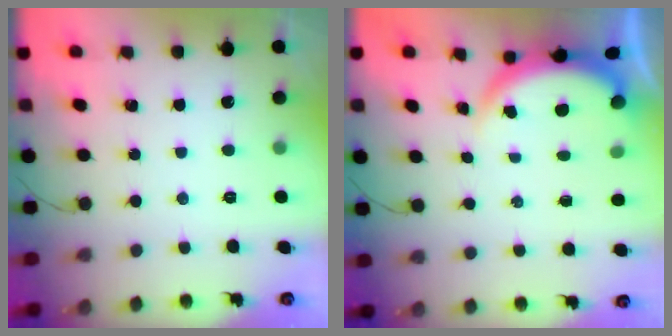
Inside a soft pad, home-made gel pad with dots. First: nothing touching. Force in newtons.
{"total": 3.9, "press": 3.9, "slide": 0.2}